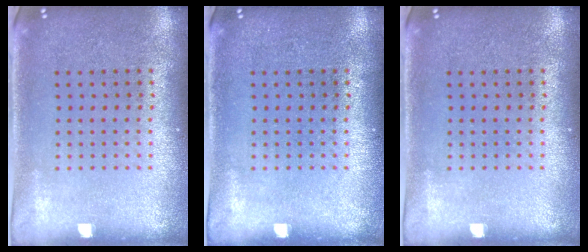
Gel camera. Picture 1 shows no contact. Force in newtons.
{"total": 0.0}
{"total": 0.0}